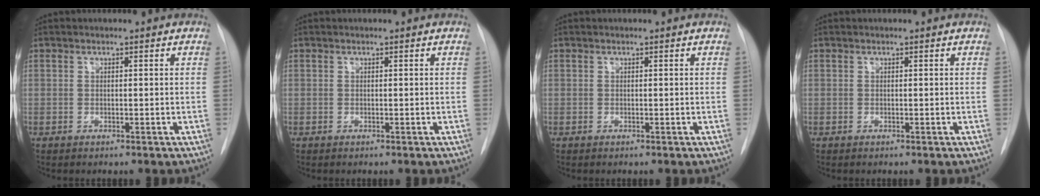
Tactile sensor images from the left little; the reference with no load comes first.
{"total": 0.0}
{"total": 0.0}
{"total": 0.0}